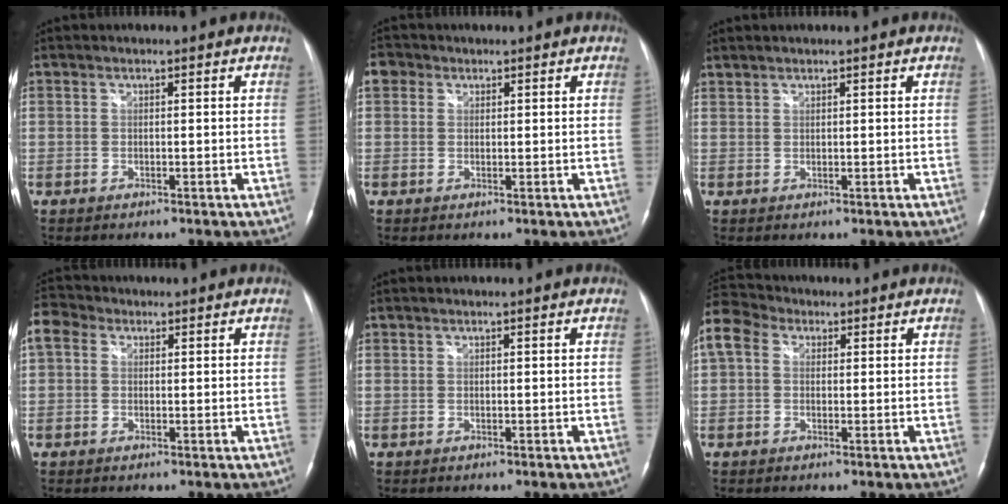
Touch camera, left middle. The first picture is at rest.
{"total": 2.7, "force": [1.3, 2.3, 0.7], "torque": [-0.013, 0.015, 0.021]}
{"total": 0.9, "force": [0.9, 0.0, 0.0], "torque": [-0.008, 0.008, 0.025]}
{"total": 4.8, "force": [1.8, 3.7, 2.6], "torque": [-0.068, 0.032, 0.034]}
{"total": 0.0}
{"total": 14.3, "force": [5.6, 11.0, 7.3], "torque": [-0.214, 0.074, 0.102]}